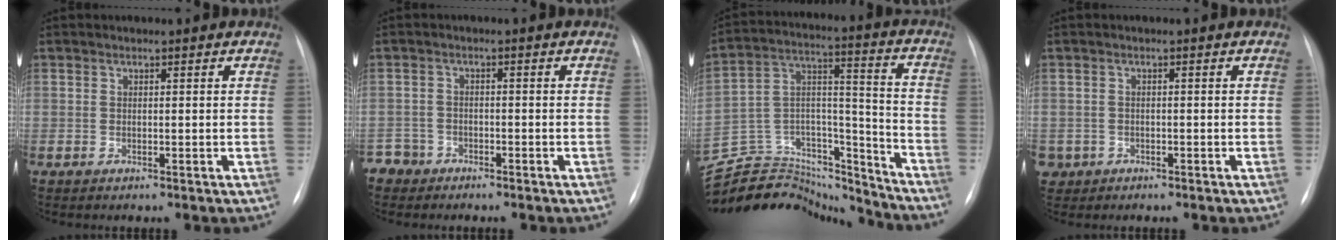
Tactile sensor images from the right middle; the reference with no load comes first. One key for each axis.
{"total": 3.3, "fx": -2.5, "fy": 2.0, "fz": -0.9, "tx": 0.015, "ty": 0.006, "tz": -0.052}
{"total": 24.2, "fx": -22.9, "fy": 6.3, "fz": 4.7, "tx": -0.123, "ty": 0.052, "tz": -0.356}
{"total": 2.8, "fx": -1.4, "fy": 2.5, "fz": 0.0, "tx": -0.002, "ty": 0.007, "tz": -0.024}